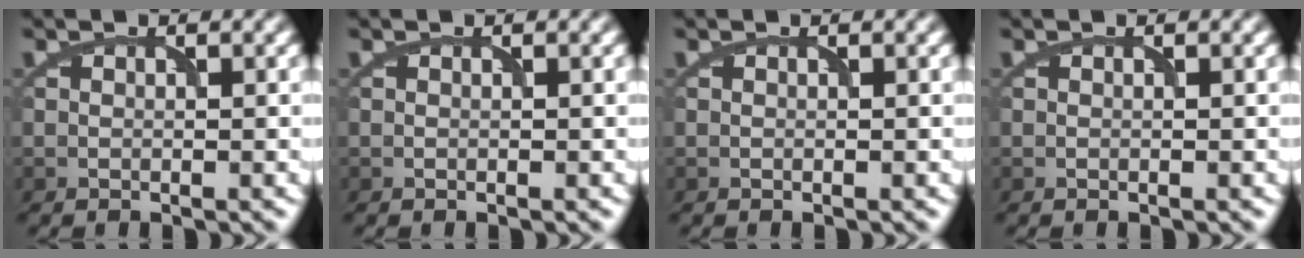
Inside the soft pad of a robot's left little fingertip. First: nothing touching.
{"total": 0.0}
{"total": 0.0}
{"total": 0.0}